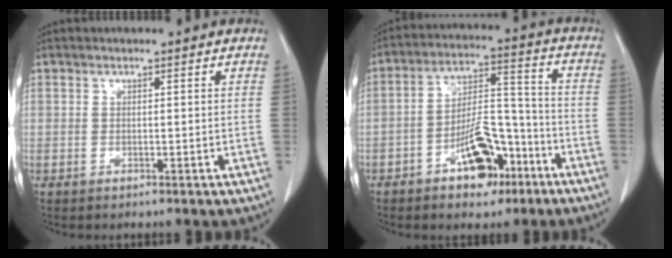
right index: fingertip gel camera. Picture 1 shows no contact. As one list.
[{"total": 10.8, "force": [-5.9, 5.0, 7.5], "torque": [-0.131, 0.023, -0.089]}]